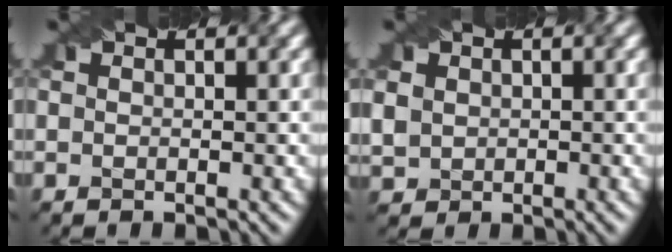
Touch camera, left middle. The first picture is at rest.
{"total": 2.4, "force": [0.7, 2.1, 0.8], "torque": [-0.029, 0.002, 0.021]}